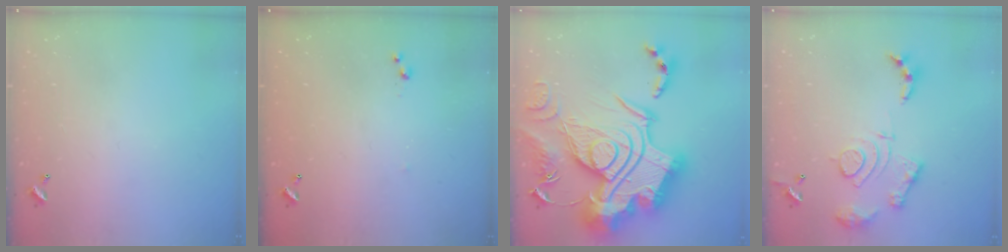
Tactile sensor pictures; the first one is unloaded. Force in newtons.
{"total": 4.8, "press": 4.7, "slide": 0.4}
{"total": 0.7, "press": 0.7, "slide": 0.1}
{"total": 14.5, "press": 14.4, "slide": 1.3}